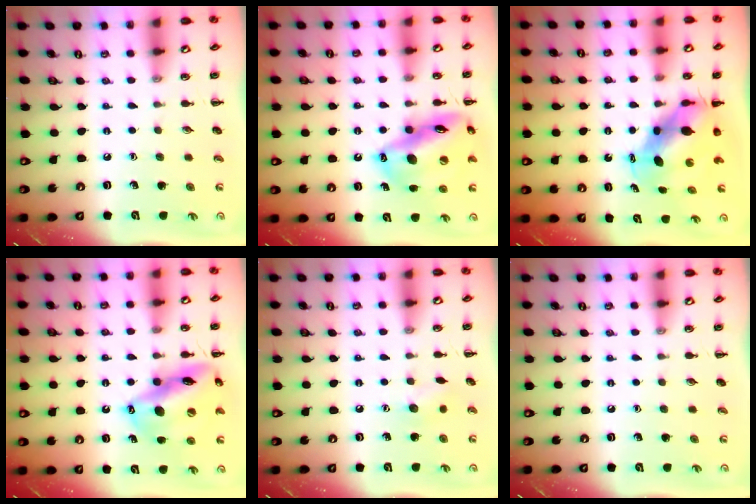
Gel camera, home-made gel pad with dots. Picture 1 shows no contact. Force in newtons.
{"total": 19.1, "press": 18.5, "slide": 4.6}
{"total": 8.0, "press": 7.8, "slide": 1.9}
{"total": 17.8, "press": 17.2, "slide": 4.6}
{"total": 6.2, "press": 6.1, "slide": 1.3}
{"total": 0.0}